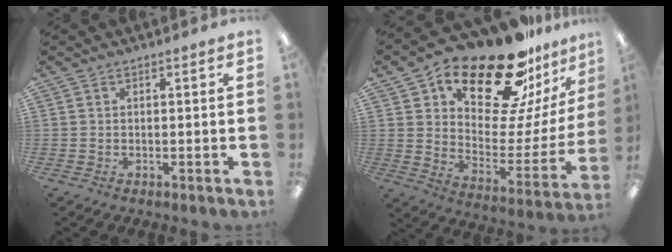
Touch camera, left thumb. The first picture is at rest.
{"total": 25.0, "force": [19.3, 9.2, 13.0], "torque": [-0.192, -0.134, 0.323]}